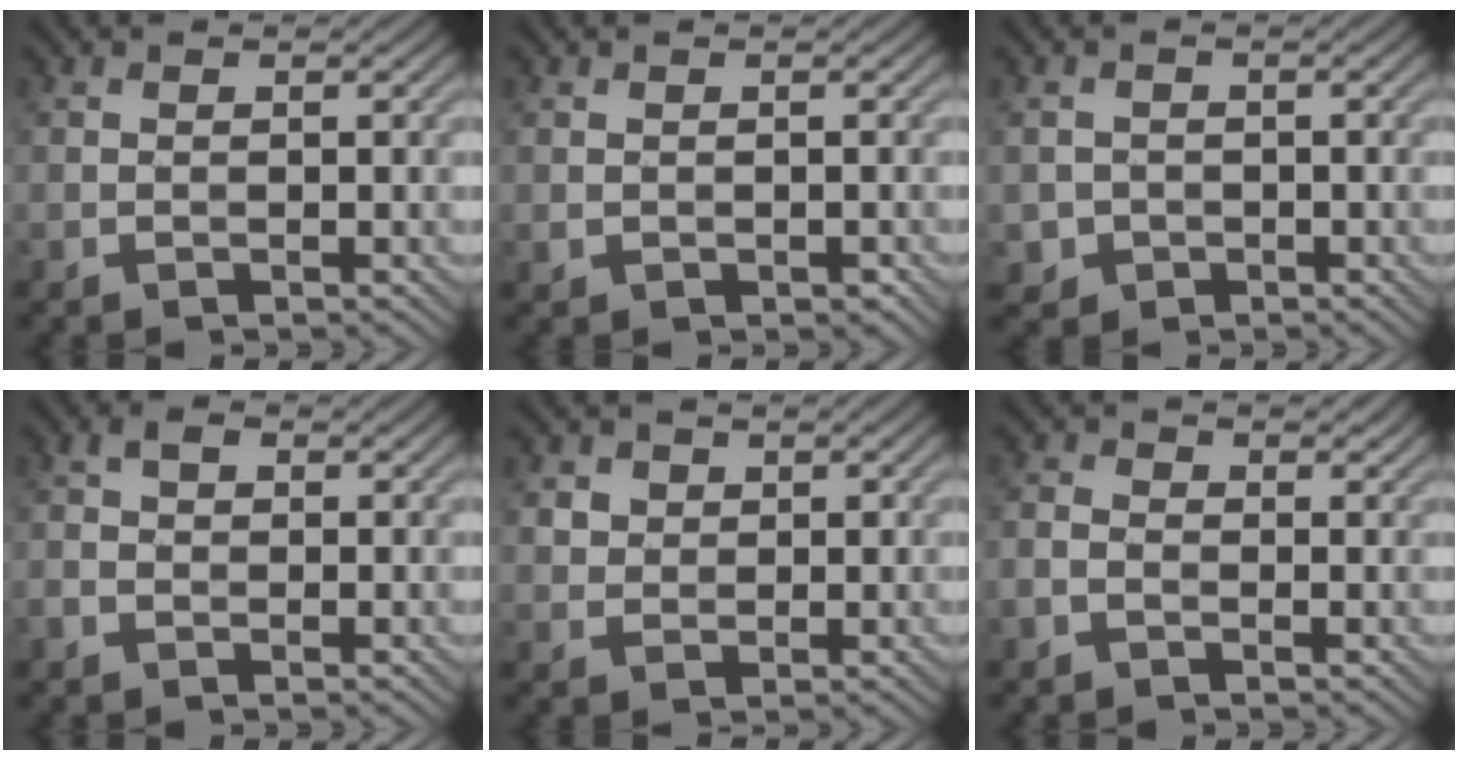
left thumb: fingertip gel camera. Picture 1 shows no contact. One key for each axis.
{"total": 1.0, "fx": -0.3, "fy": 0.8, "fz": 0.5, "tx": -0.012, "ty": -0.008, "tz": -0.001}
{"total": 2.1, "fx": -0.8, "fy": 1.9, "fz": 0.3, "tx": -0.002, "ty": -0.007, "tz": -0.016}
{"total": 2.0, "fx": -0.4, "fy": 1.4, "fz": 1.3, "tx": -0.030, "ty": 0.004, "tz": -0.015}
{"total": 3.0, "fx": 1.2, "fy": 2.5, "fz": 1.0, "tx": -0.038, "ty": -0.006, "tz": 0.028}
{"total": 1.9, "fx": -0.8, "fy": 1.3, "fz": 1.2, "tx": -0.028, "ty": 0.002, "tz": -0.024}